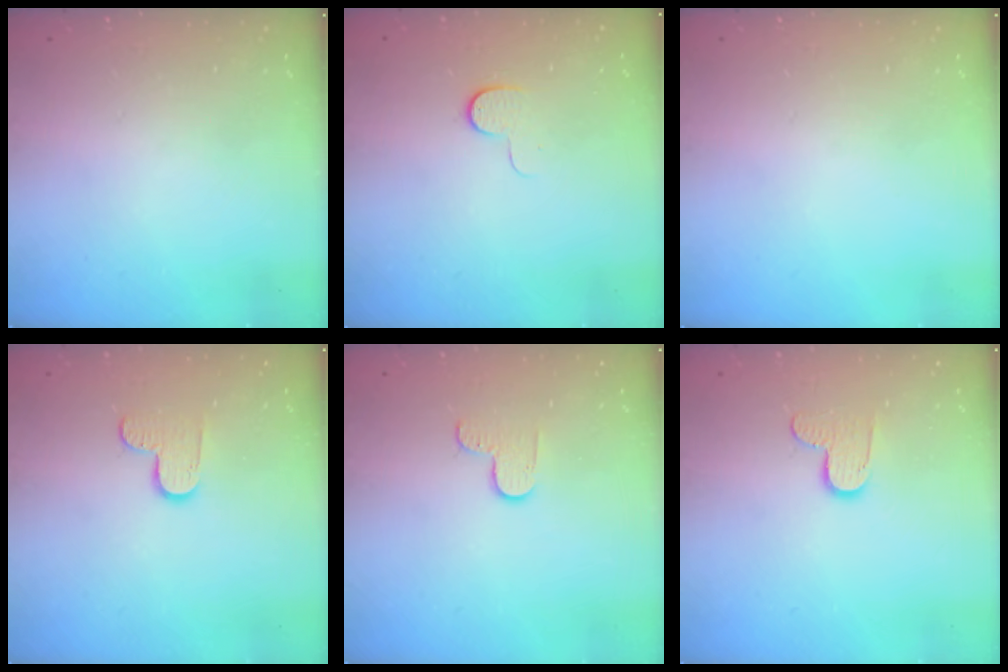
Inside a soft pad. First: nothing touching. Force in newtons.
{"total": 5.6, "press": 5.6, "slide": 0.6}
{"total": 0.0}
{"total": 5.7, "press": 5.7, "slide": 0.5}
{"total": 4.2, "press": 4.2, "slide": 0.5}
{"total": 7.0, "press": 7.0, "slide": 0.1}